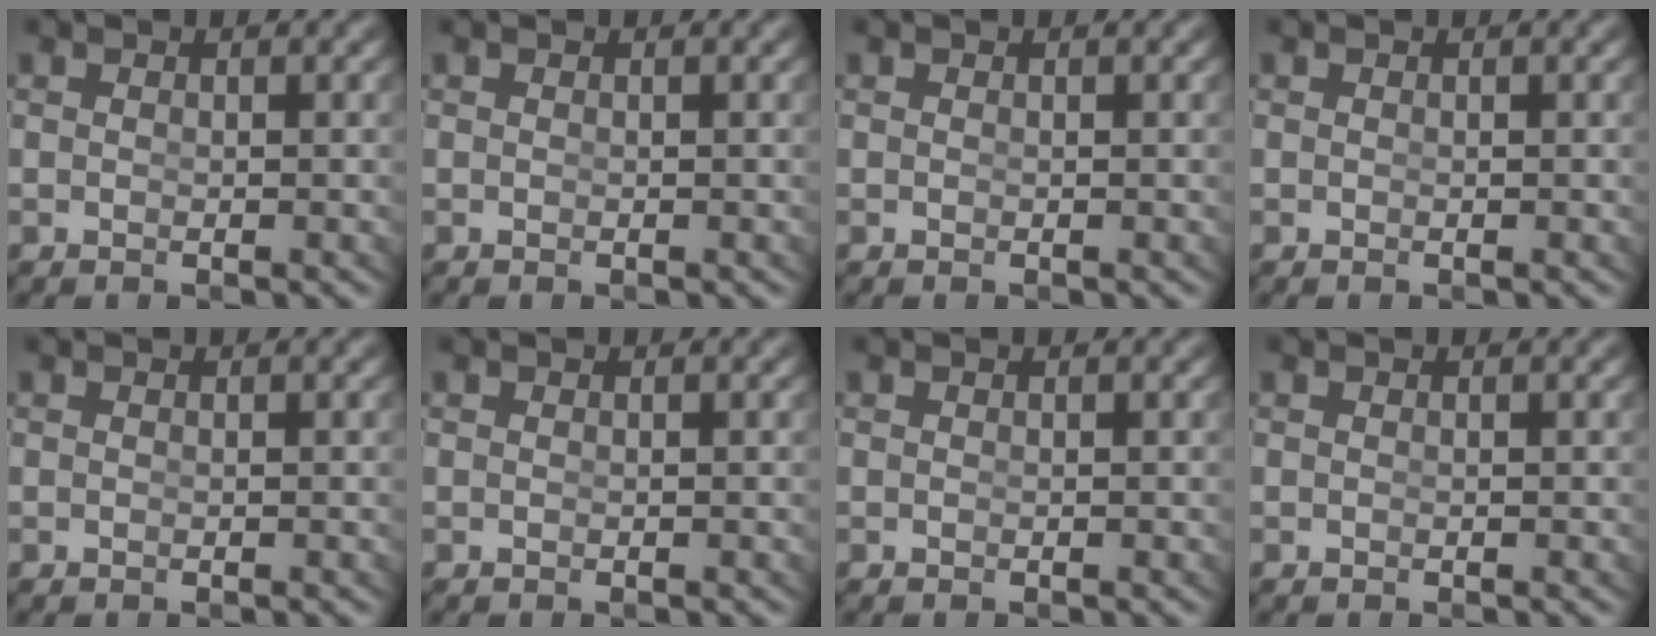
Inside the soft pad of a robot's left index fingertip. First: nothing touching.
{"total": 0.0}
{"total": 0.0}
{"total": 0.0}
{"total": 0.0}
{"total": 0.0}
{"total": 0.0}
{"total": 0.0}